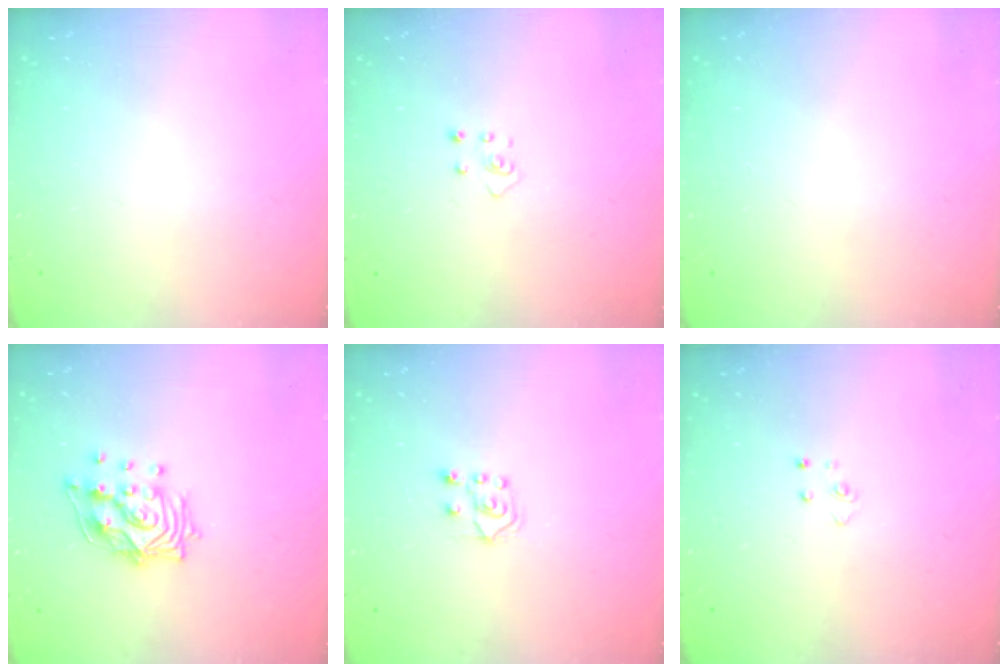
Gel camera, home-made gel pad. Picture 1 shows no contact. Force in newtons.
{"total": 2.5, "press": 2.4, "slide": 0.3}
{"total": 0.0}
{"total": 12.9, "press": 12.8, "slide": 1.2}
{"total": 6.0, "press": 6.0, "slide": 0.4}
{"total": 2.8, "press": 2.8, "slide": 0.3}